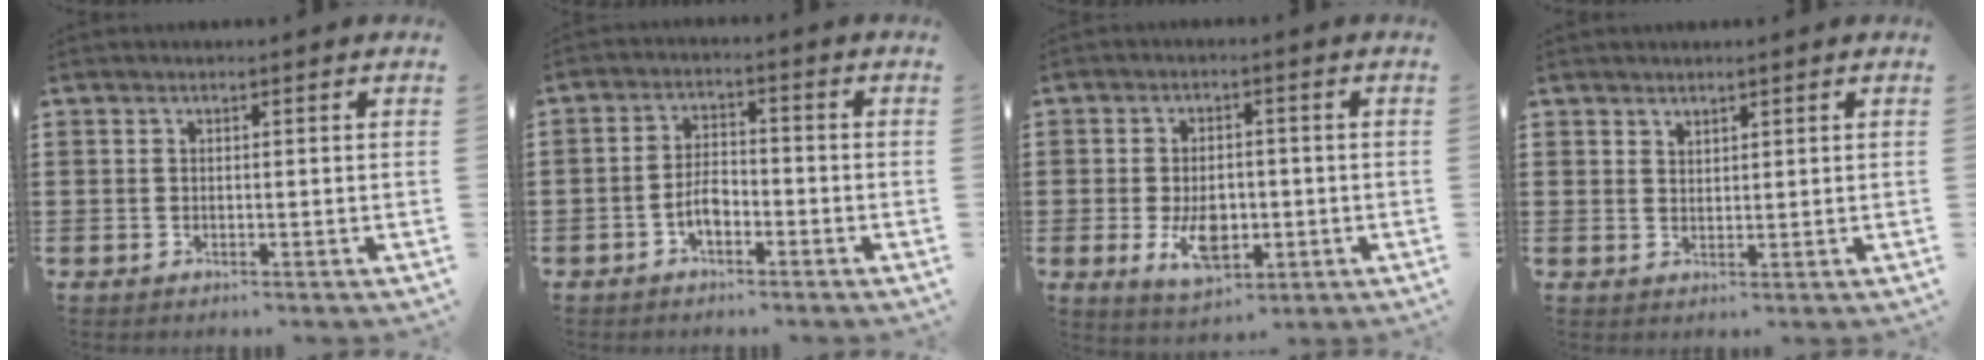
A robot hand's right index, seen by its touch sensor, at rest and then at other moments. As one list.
[{"total": 3.8, "force": [-1.9, 1.9, 2.8], "torque": [-0.063, 0.004, -0.039]}, {"total": 6.4, "force": [-1.3, 3.8, 5.0], "torque": [-0.091, -0.003, -0.029]}, {"total": 1.6, "force": [1.5, 0.6, -0.1], "torque": [-0.001, 0.001, 0.030]}]